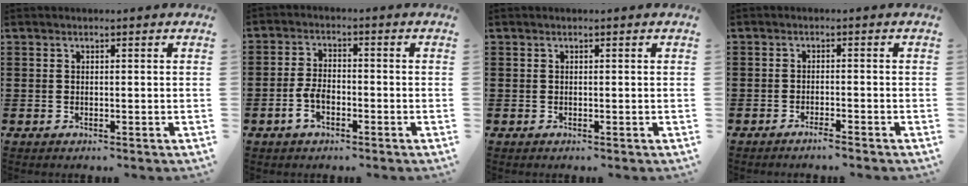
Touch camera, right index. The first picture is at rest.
{"total": 4.0, "force": [-1.8, 1.9, 3.1], "torque": [-0.077, -0.005, -0.038]}
{"total": 0.0}
{"total": 1.6, "force": [-1.5, -0.2, 0.7], "torque": [-0.011, -0.002, -0.027]}